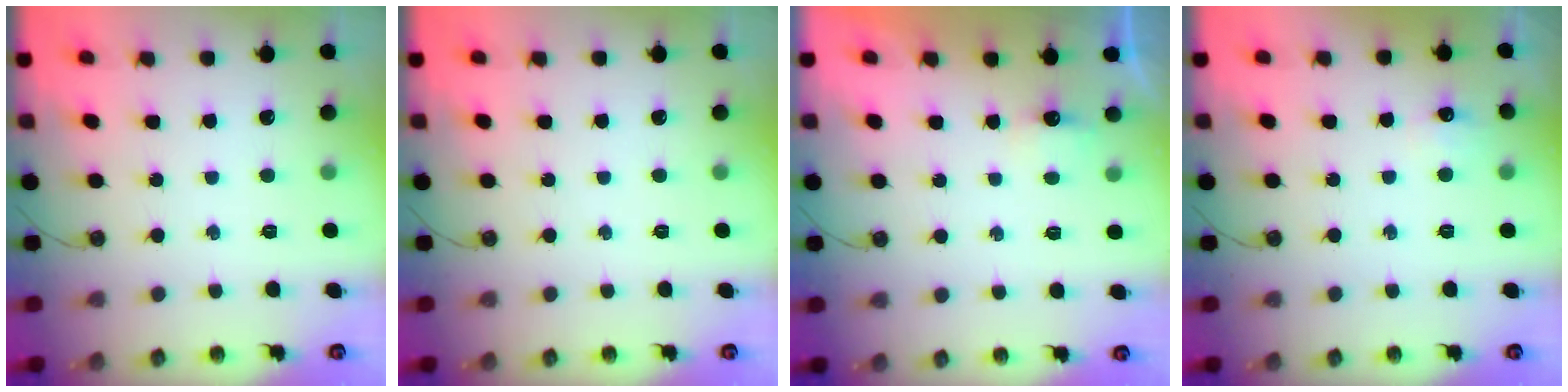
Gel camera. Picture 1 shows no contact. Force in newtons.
{"total": 0.0}
{"total": 2.8, "press": 2.7, "slide": 0.4}
{"total": 6.4, "press": 6.3, "slide": 0.8}